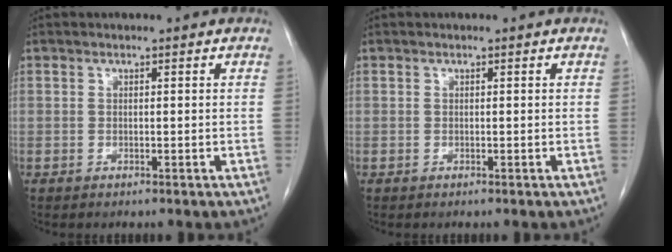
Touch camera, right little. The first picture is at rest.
{"total": 0.0}